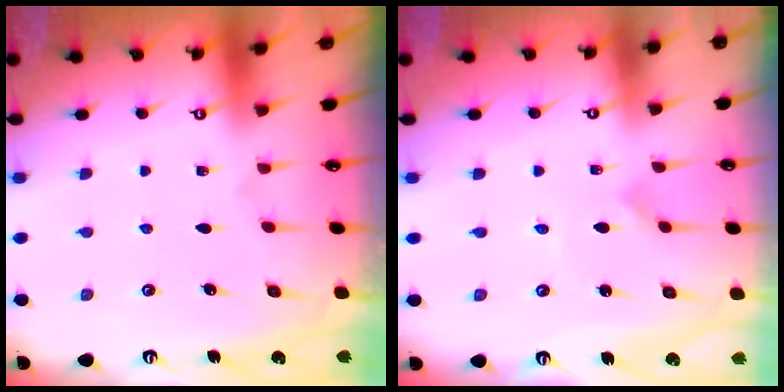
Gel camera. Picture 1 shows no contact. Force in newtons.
{"total": 0.0}